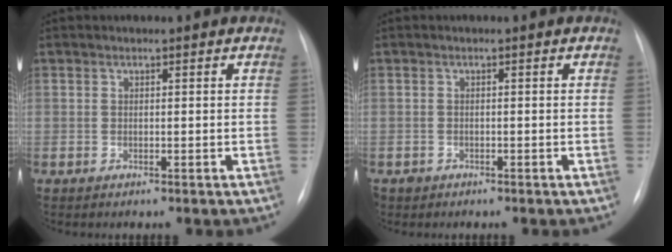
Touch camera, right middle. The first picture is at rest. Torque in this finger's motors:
{"motor_torque": [-0.06, 0.06, 0.01, 0.01]}